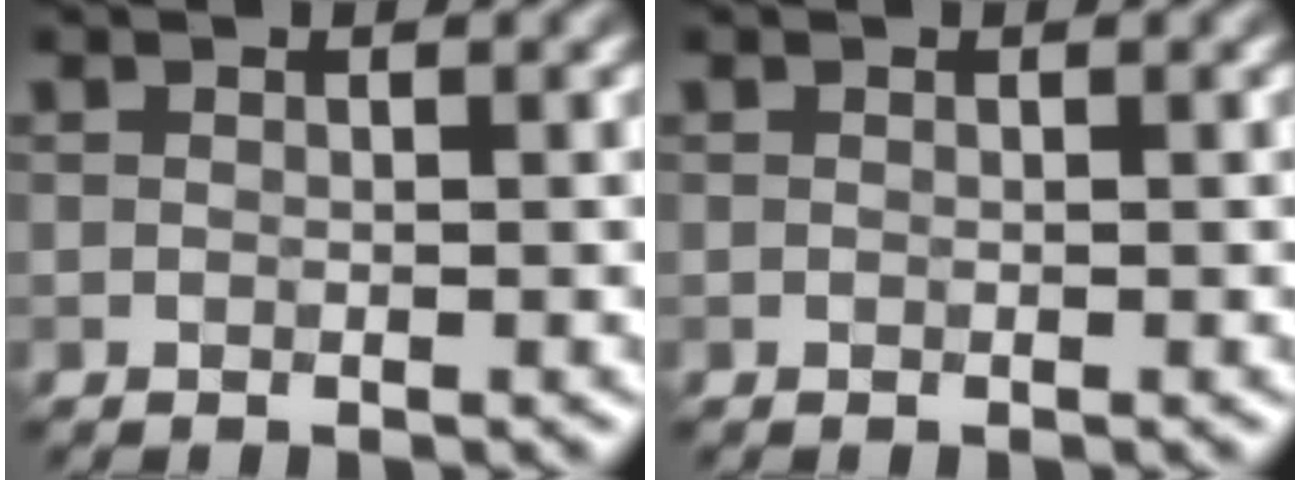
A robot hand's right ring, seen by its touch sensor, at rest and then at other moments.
{"total": 0.0}